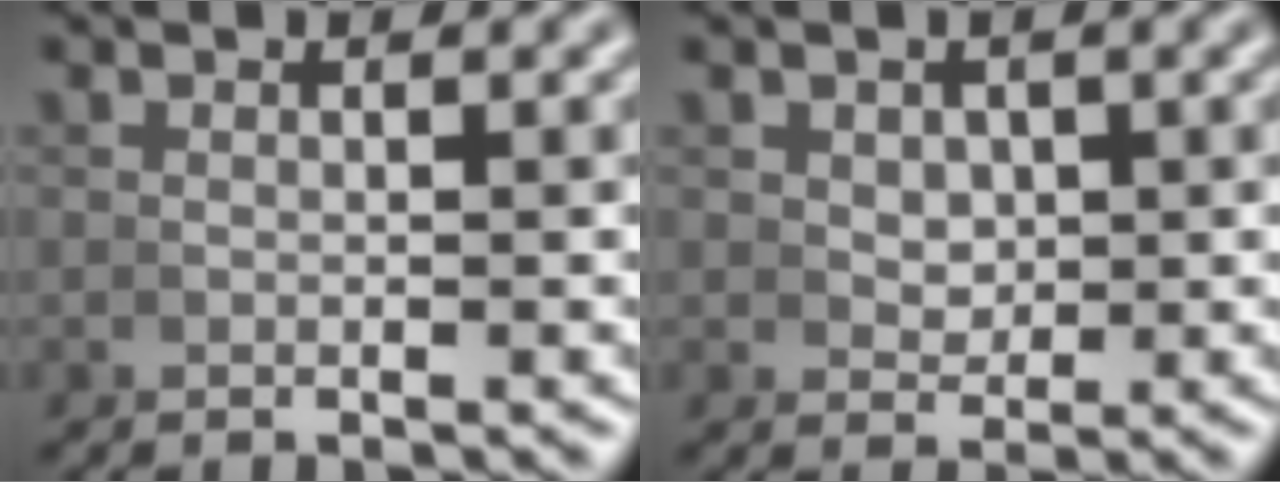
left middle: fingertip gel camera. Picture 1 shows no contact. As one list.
[{"total": 1.8, "force": [0.9, 1.3, 1.0], "torque": [-0.015, -0.009, 0.027]}]